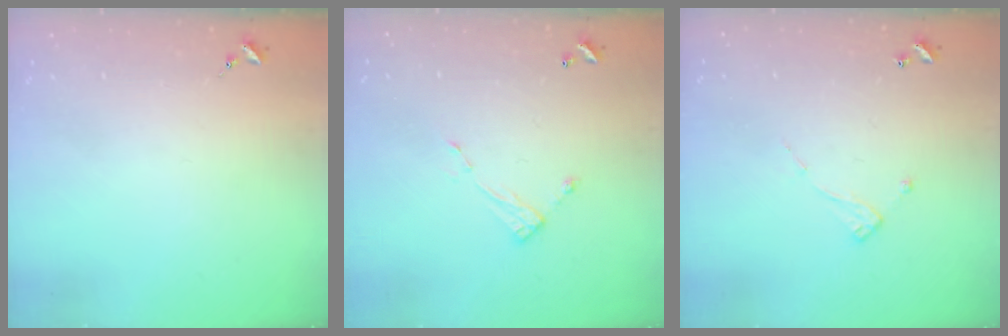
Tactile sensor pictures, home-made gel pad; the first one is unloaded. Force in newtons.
{"total": 5.0, "press": 4.9, "slide": 0.2}
{"total": 5.0, "press": 5.0, "slide": 0.4}